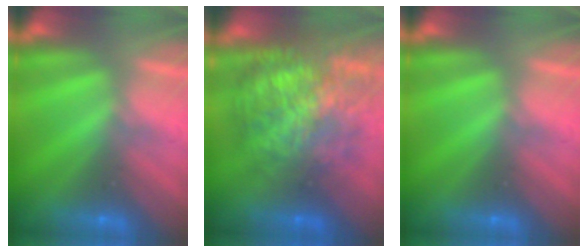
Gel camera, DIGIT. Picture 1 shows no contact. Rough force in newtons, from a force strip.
{"total": 7.0}
{"total": 0.0}